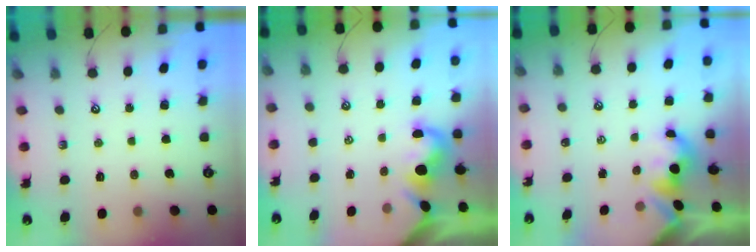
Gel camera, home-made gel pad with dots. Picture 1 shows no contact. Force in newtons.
{"total": 1.4, "press": 1.2, "slide": 0.7}
{"total": 1.8, "press": 1.8, "slide": 0.2}